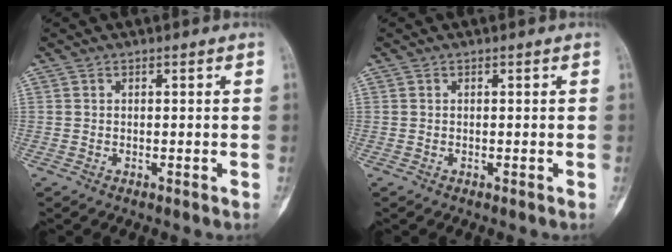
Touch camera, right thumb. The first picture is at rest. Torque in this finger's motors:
{"motor_torque": [0.30, 0.46, -0.04, -0.02, 0.14]}